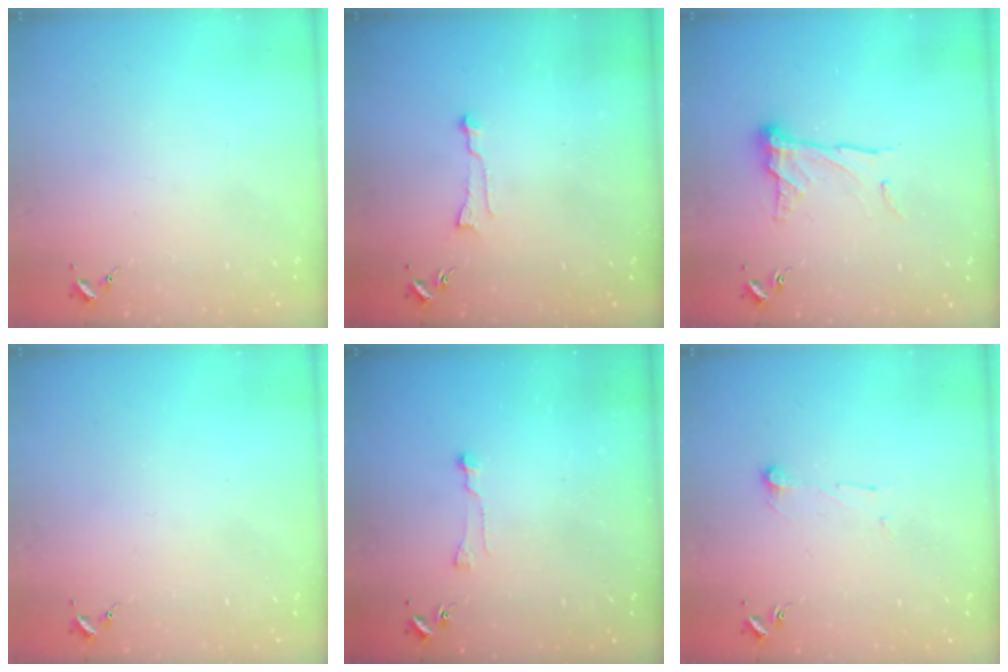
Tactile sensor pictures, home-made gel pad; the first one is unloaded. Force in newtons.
{"total": 5.4, "press": 5.4, "slide": 0.5}
{"total": 11.5, "press": 11.4, "slide": 1.1}
{"total": 0.0}
{"total": 6.0, "press": 6.0, "slide": 0.5}
{"total": 5.4, "press": 5.4, "slide": 0.2}